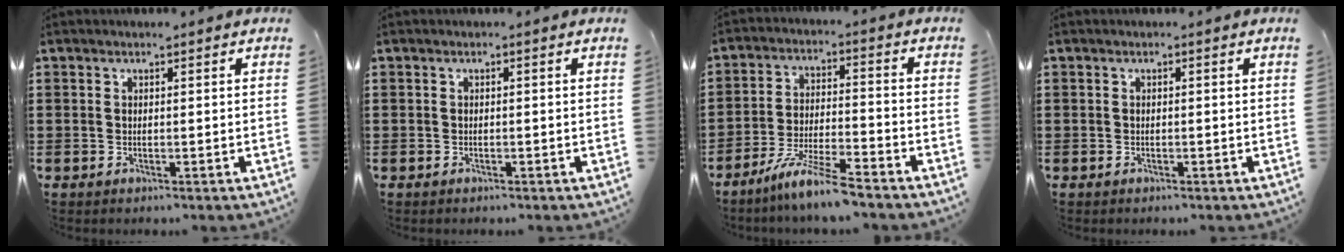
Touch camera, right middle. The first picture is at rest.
{"total": 0.0}
{"total": 7.4, "force": [-6.2, -0.4, 4.0], "torque": [-0.080, -0.015, -0.118]}
{"total": 0.0}